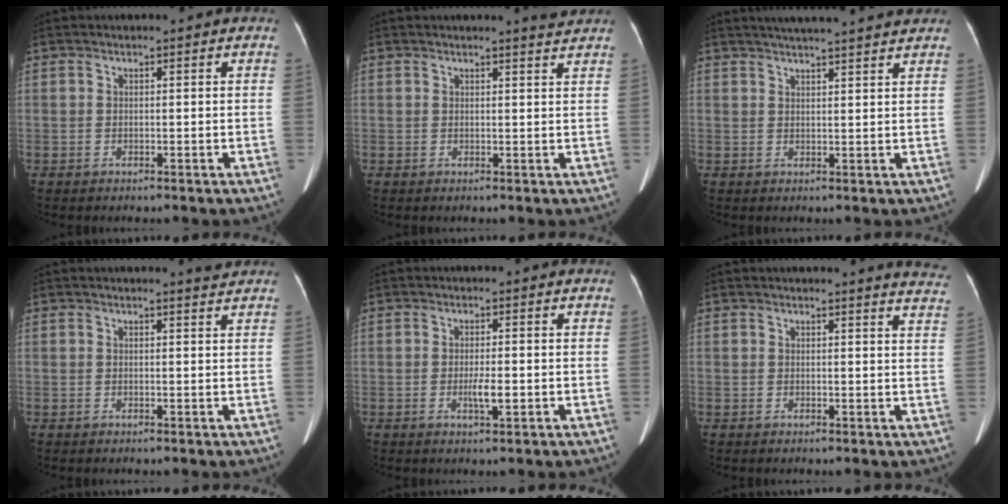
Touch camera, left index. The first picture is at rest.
{"total": 2.0, "force": [1.9, -0.6, 0.3], "torque": [-0.010, -0.014, 0.019]}
{"total": 11.4, "force": [10.2, 0.1, 5.1], "torque": [-0.075, 0.023, 0.127]}
{"total": 1.4, "force": [1.3, -0.4, 0.1], "torque": [-0.010, -0.013, 0.014]}
{"total": 2.7, "force": [-0.6, 0.5, 2.6], "torque": [-0.051, -0.002, -0.008]}
{"total": 7.0, "force": [6.9, 0.1, 1.4], "torque": [0.000, -0.046, 0.041]}